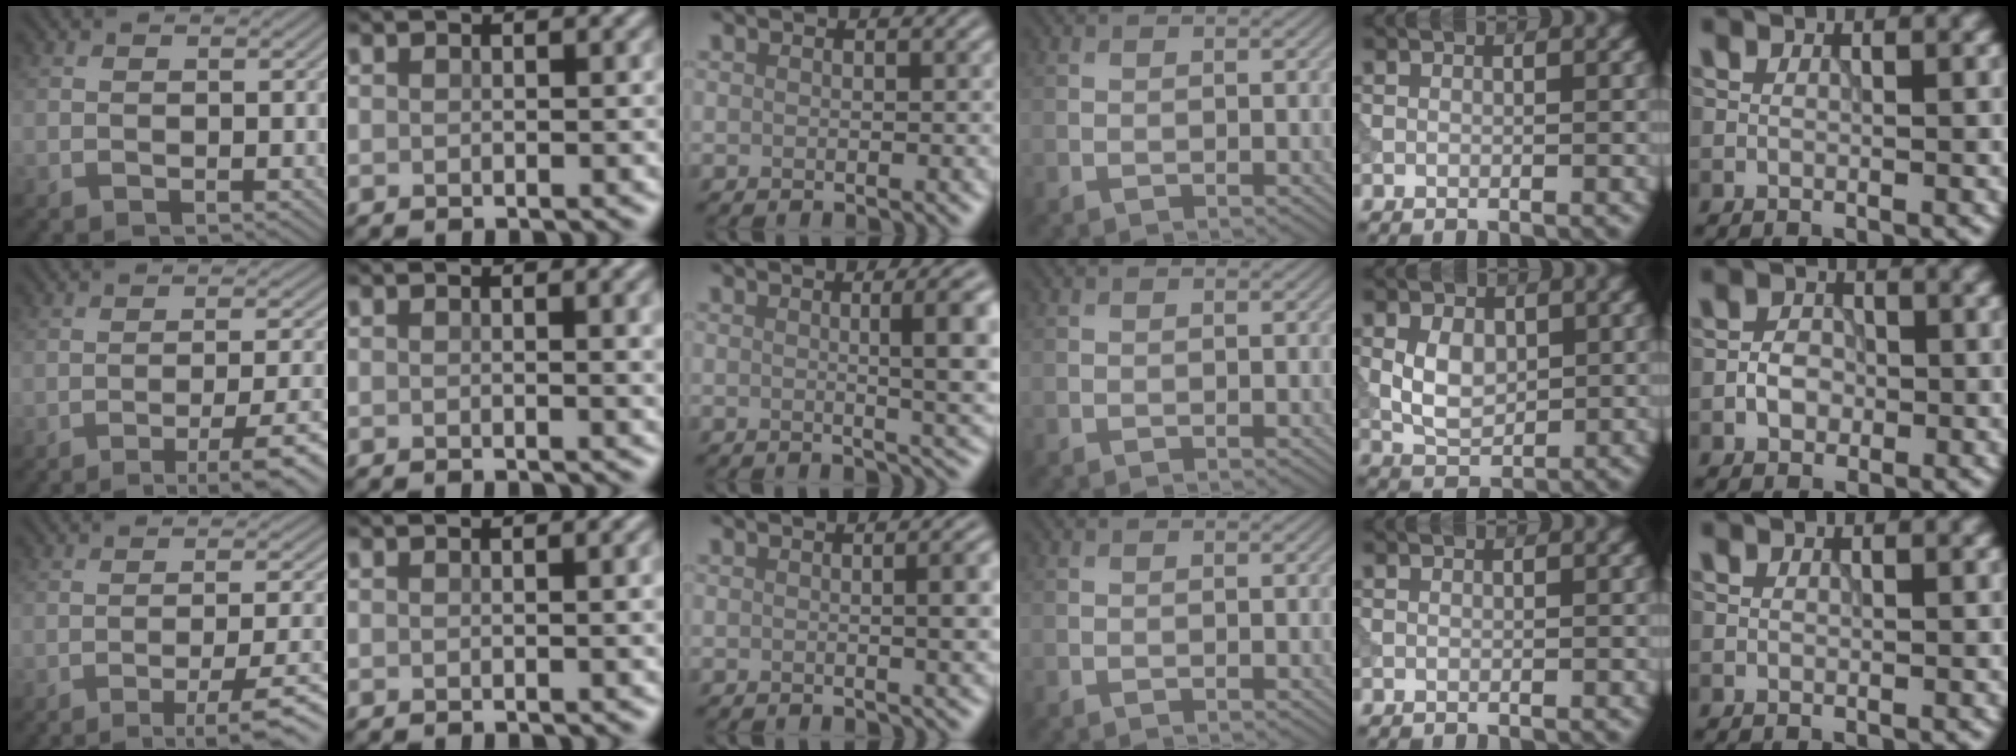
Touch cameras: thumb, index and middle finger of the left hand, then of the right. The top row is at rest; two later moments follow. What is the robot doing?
{"motion": "dispense", "object": "syringe"}